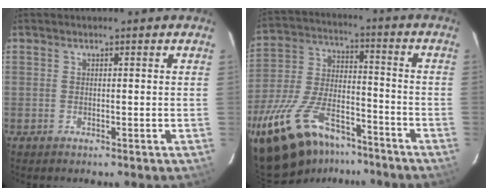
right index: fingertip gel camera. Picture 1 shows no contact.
{"total": 24.4, "force": [-17.3, 10.7, 13.4], "torque": [-0.292, -0.021, -0.285]}